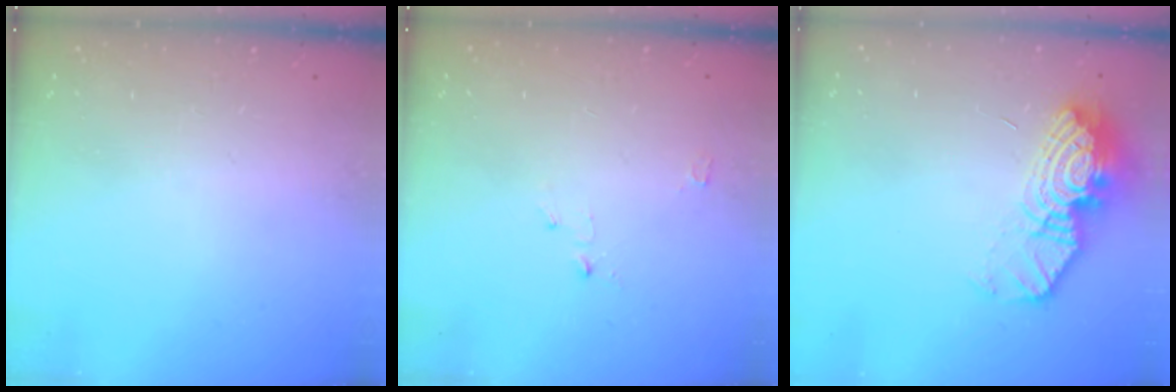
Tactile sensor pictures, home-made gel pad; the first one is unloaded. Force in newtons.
{"total": 2.7, "press": 2.6, "slide": 0.3}
{"total": 14.0, "press": 13.9, "slide": 1.3}